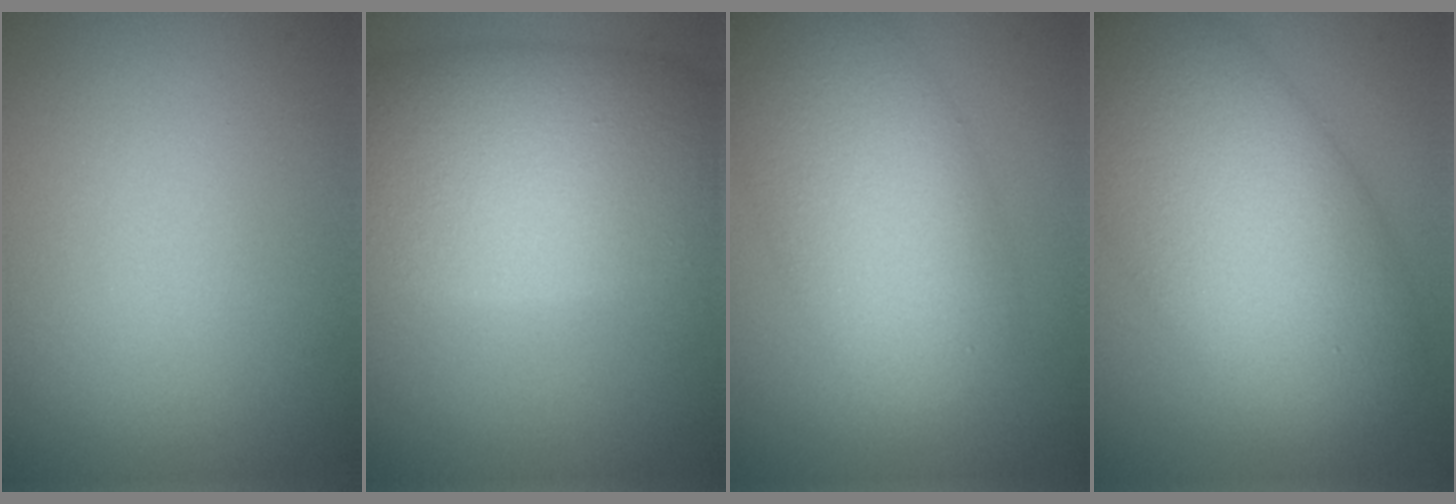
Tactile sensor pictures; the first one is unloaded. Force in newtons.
{"total": 11.0, "press": 11.0, "slide": 0.4}
{"total": 8.0, "press": 8.0, "slide": 0.3}
{"total": 11.8, "press": 11.8, "slide": 0.7}